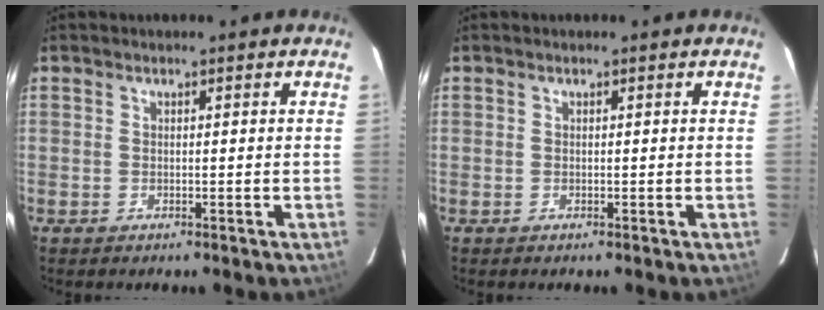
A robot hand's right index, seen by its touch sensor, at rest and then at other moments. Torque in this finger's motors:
{"motor_torque": [0.02, 0.02, 0.00, 0.00]}